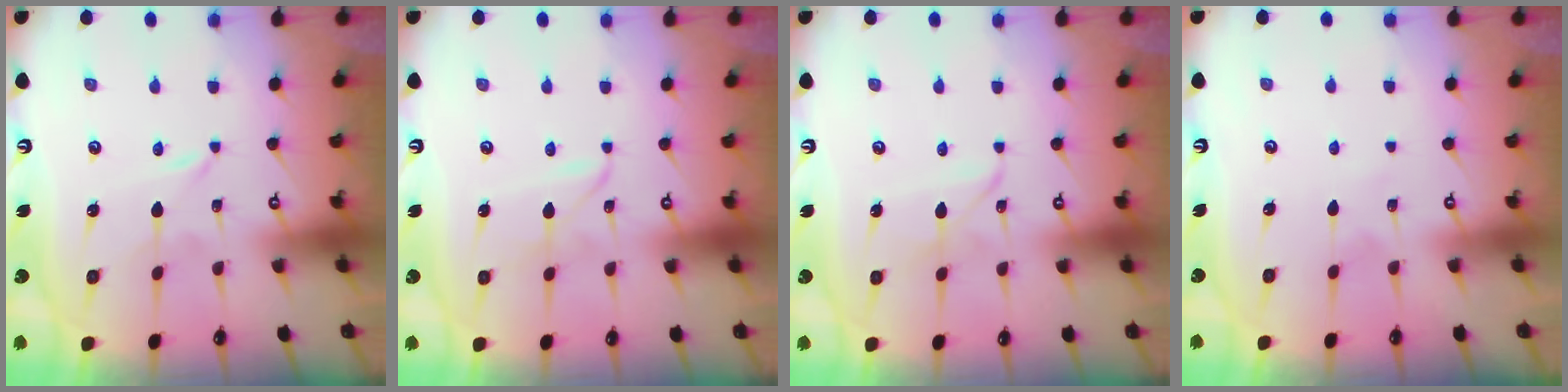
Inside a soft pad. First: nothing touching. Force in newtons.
{"total": 2.4, "press": 2.4, "slide": 0.3}
{"total": 2.5, "press": 2.5, "slide": 0.2}
{"total": 2.2, "press": 2.2, "slide": 0.3}